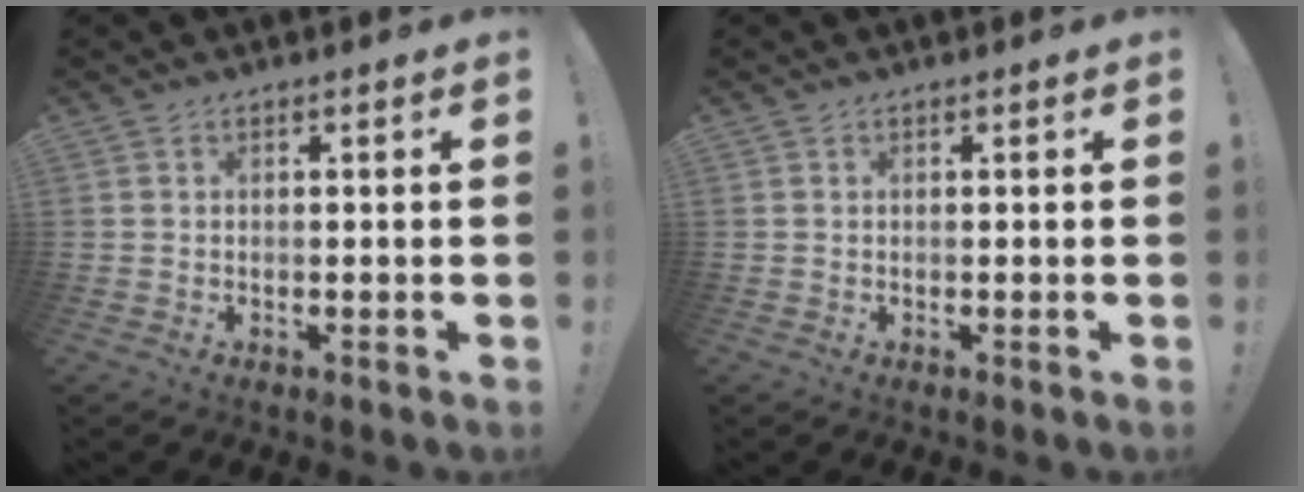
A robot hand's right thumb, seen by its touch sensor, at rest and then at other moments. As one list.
[{"total": 0.0}]